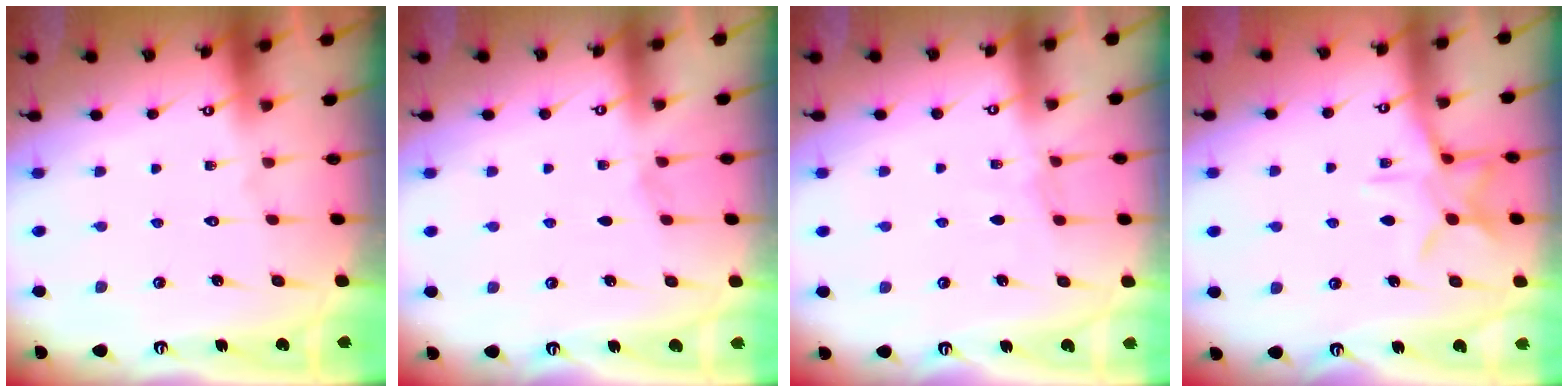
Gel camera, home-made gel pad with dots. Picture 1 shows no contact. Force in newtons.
{"total": 4.3, "press": 3.5, "slide": 2.6}
{"total": 3.8, "press": 3.8, "slide": 0.4}
{"total": 9.4, "press": 9.4, "slide": 0.5}